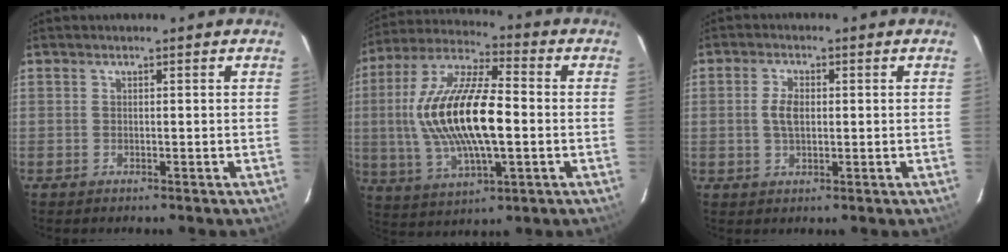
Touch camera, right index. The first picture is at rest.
{"total": 19.5, "force": [-0.6, 7.3, 18.1], "torque": [-0.358, 0.005, -0.009]}
{"total": 4.0, "force": [0.1, 2.3, 3.3], "torque": [-0.064, 0.004, 0.005]}